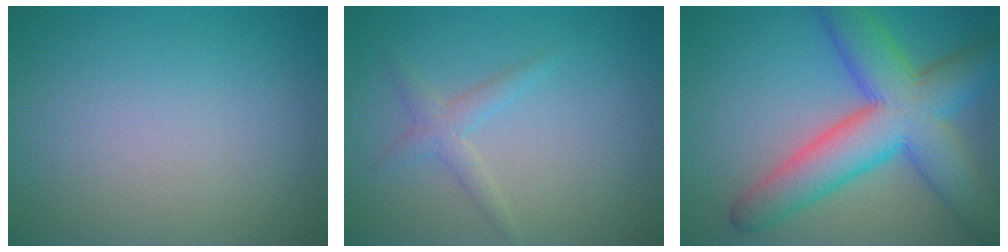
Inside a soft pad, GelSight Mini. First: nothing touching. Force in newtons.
{"total": 1.8, "press": 1.8, "slide": 0.1}
{"total": 10.0, "press": 10.0, "slide": 0.2}